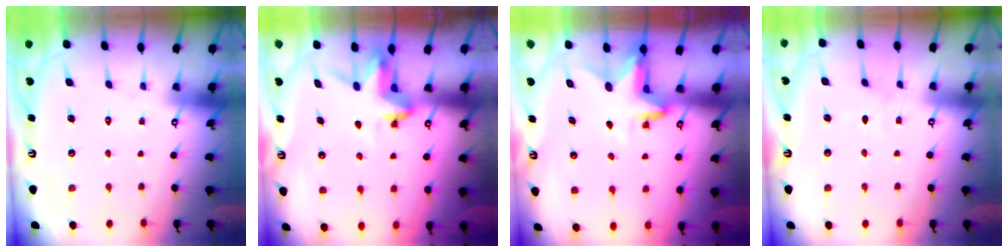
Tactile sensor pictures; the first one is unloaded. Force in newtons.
{"total": 3.8, "press": 3.8, "slide": 0.3}
{"total": 3.4, "press": 3.4, "slide": 0.1}
{"total": 2.3, "press": 2.3, "slide": 0.3}